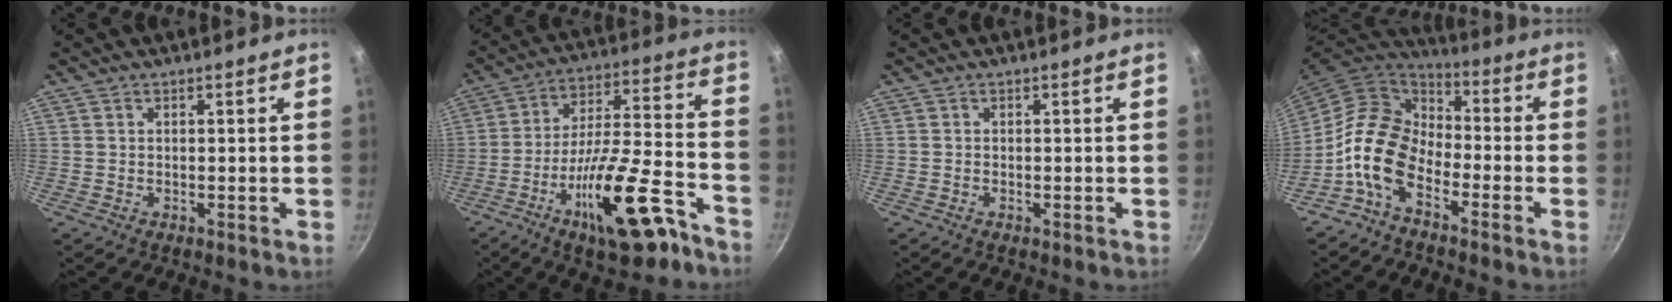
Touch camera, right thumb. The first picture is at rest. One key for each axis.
{"total": 20.0, "fx": -11.2, "fy": 6.2, "fz": 15.4, "tx": -0.221, "ty": 0.066, "tz": -0.177}
{"total": 0.0}
{"total": 13.2, "fx": -5.5, "fy": 8.6, "fz": 8.5, "tx": -0.135, "ty": 0.056, "tz": -0.131}